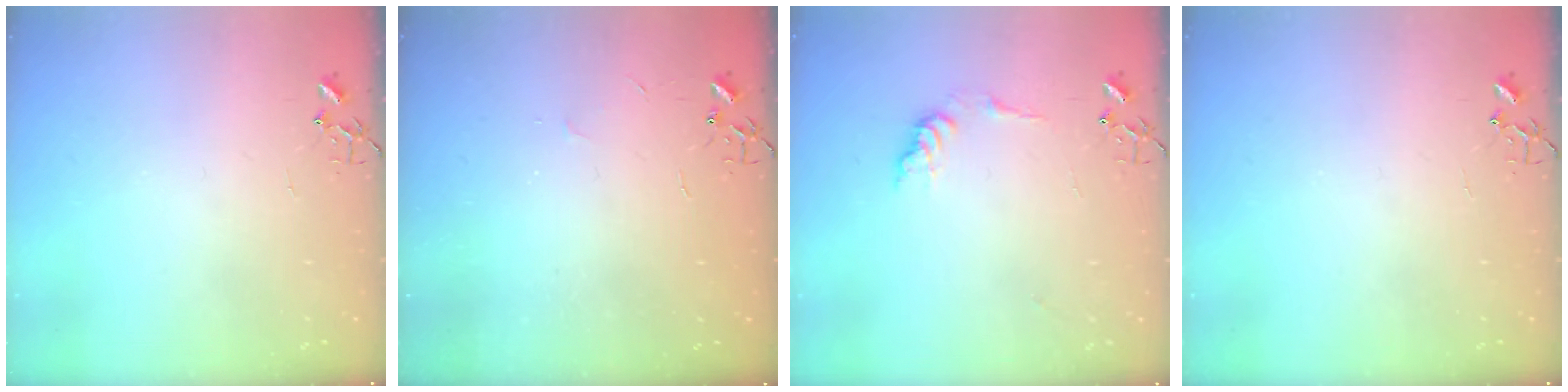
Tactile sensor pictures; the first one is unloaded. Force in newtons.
{"total": 2.3, "press": 2.3, "slide": 0.3}
{"total": 8.4, "press": 8.4, "slide": 0.4}
{"total": 0.0}